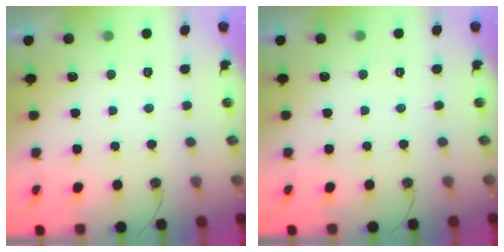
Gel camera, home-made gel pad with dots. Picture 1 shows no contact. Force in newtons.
{"total": 0.0}